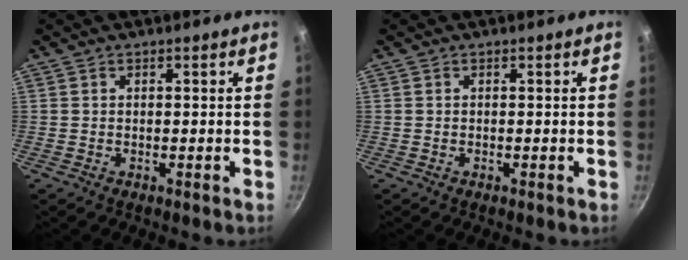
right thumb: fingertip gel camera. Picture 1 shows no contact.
{"total": 0.0}